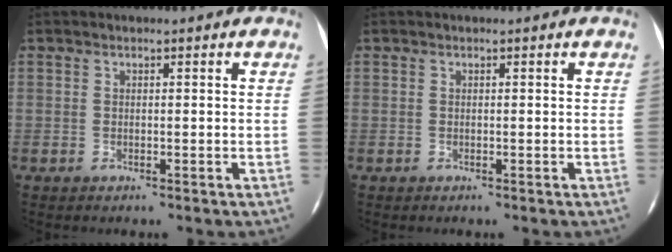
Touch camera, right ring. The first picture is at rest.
{"total": 0.0}